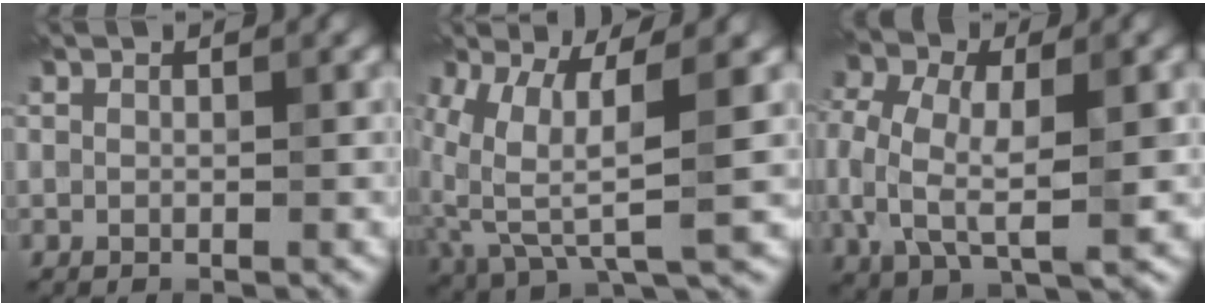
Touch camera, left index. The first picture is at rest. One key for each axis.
{"total": 7.3, "fx": 1.1, "fy": 2.9, "fz": 6.7, "tx": -0.150, "ty": -0.009, "tz": 0.024}
{"total": 8.5, "fx": -0.4, "fy": 5.0, "fz": 6.8, "tx": -0.149, "ty": 0.001, "tz": -0.007}